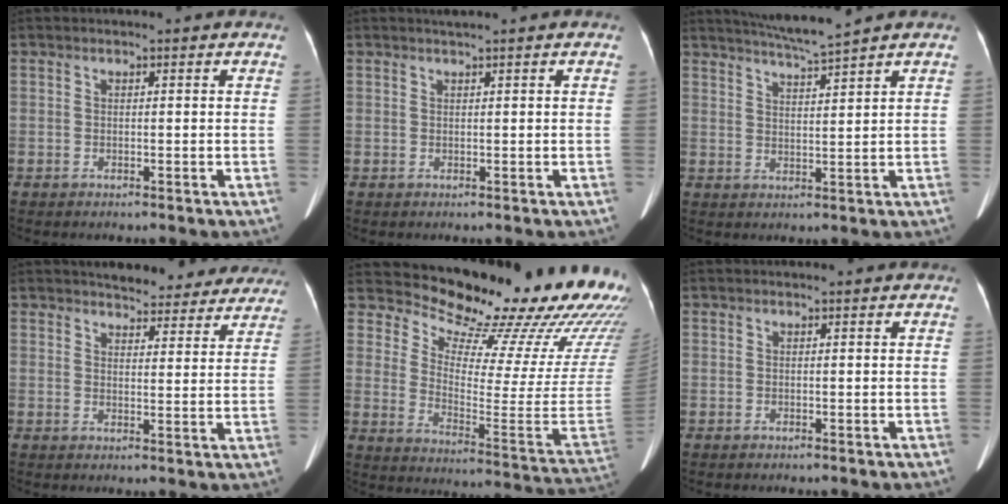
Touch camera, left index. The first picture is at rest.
{"total": 1.2, "force": [1.0, -0.3, 0.6], "torque": [-0.010, 0.004, 0.021]}
{"total": 6.0, "force": [5.4, -1.5, 2.2], "torque": [-0.043, -0.004, 0.099]}
{"total": 14.9, "force": [13.6, 4.4, 3.9], "torque": [-0.017, -0.005, 0.151]}
{"total": 25.4, "force": [23.8, 3.1, 8.4], "torque": [-0.142, -0.135, 0.294]}
{"total": 0.0}